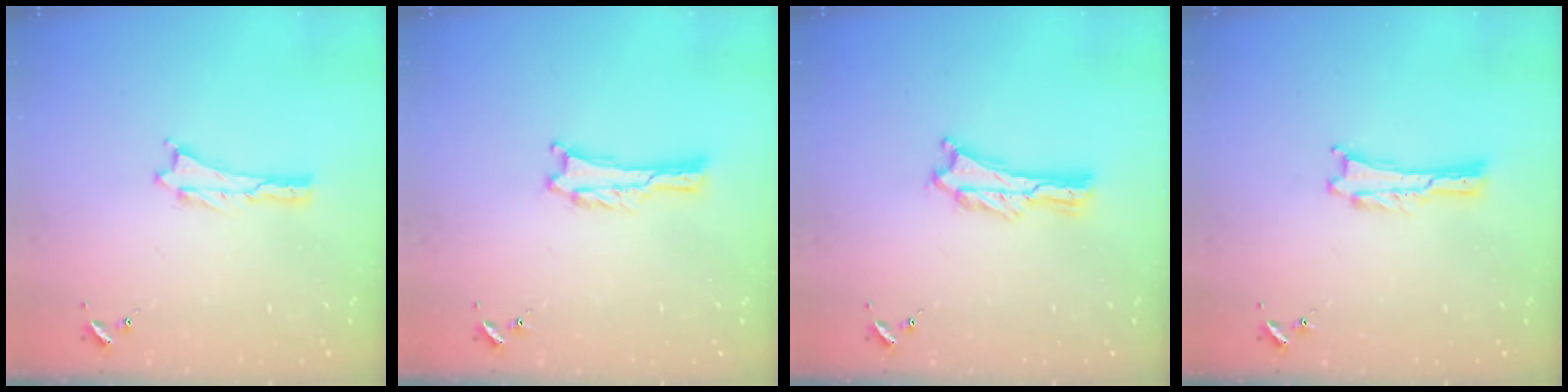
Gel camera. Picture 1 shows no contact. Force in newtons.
{"total": 0.5, "press": 0.5, "slide": 0.1}
{"total": 0.8, "press": 0.7, "slide": 0.2}
{"total": 0.0}